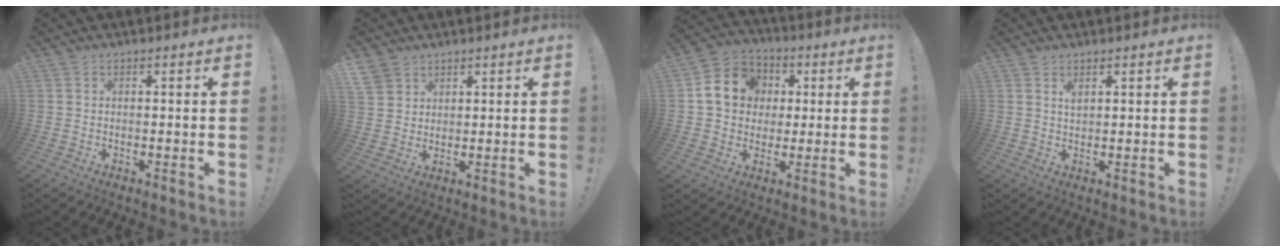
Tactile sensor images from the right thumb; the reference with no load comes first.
{"total": 5.2, "force": [3.8, 3.4, 1.0], "torque": [-0.022, -0.020, 0.076]}
{"total": 13.5, "force": [2.3, 11.7, 6.2], "torque": [-0.087, 0.013, 0.054]}
{"total": 1.8, "force": [1.2, 0.7, 1.2], "torque": [-0.011, -0.009, 0.019]}